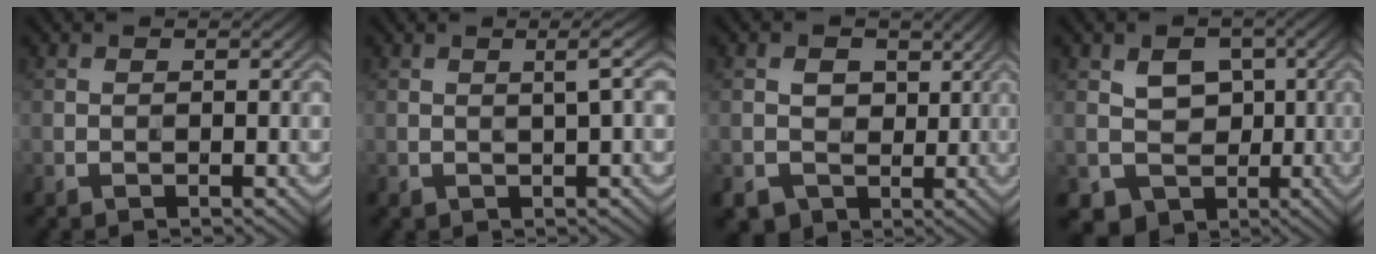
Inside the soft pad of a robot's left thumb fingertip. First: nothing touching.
{"total": 1.9, "force": [0.5, 0.1, 1.8], "torque": [-0.030, 0.009, 0.007]}
{"total": 4.3, "force": [0.1, 4.0, 1.5], "torque": [-0.034, -0.004, -0.001]}
{"total": 5.9, "force": [-0.4, 5.1, 2.9], "torque": [-0.058, -0.010, -0.013]}